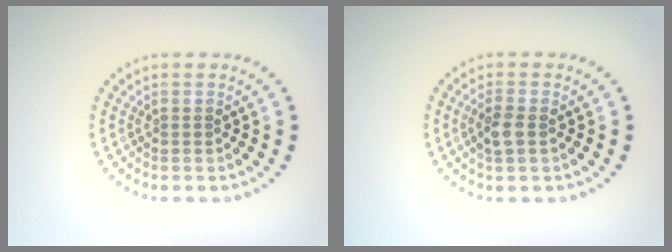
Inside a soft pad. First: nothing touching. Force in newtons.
{"total": 1.9, "press": 1.8, "slide": 0.6}